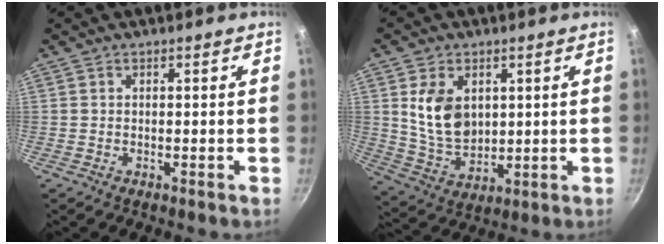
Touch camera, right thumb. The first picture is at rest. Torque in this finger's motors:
{"motor_torque": [-0.28, 0.55, 1.22, -0.81, 0.08]}